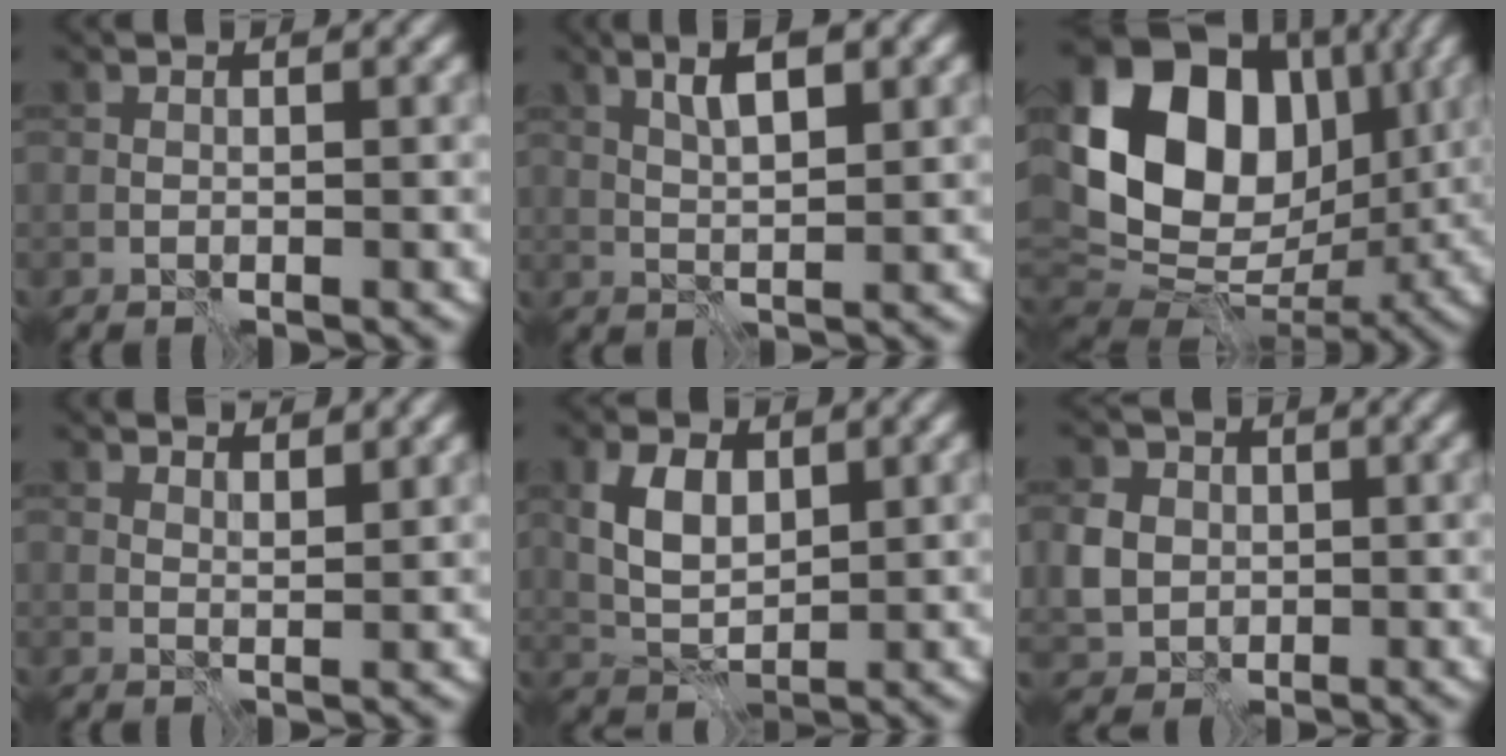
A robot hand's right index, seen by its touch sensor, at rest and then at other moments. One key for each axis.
{"total": 3.9, "fx": 1.9, "fy": 1.0, "fz": 3.3, "tx": -0.062, "ty": 0.003, "tz": 0.035}
{"total": 16.2, "fx": 3.7, "fy": 12.2, "fz": 10.0, "tx": -0.184, "ty": 0.021, "tz": 0.067}
{"total": 2.8, "fx": 2.5, "fy": 0.7, "fz": 1.0, "tx": -0.009, "ty": -0.003, "tz": 0.033}
{"total": 4.3, "fx": 1.6, "fy": 2.6, "fz": 3.0, "tx": -0.069, "ty": 0.004, "tz": 0.031}
{"total": 4.0, "fx": 0.3, "fy": 3.7, "fz": 1.6, "tx": -0.041, "ty": 0.001, "tz": 0.006}